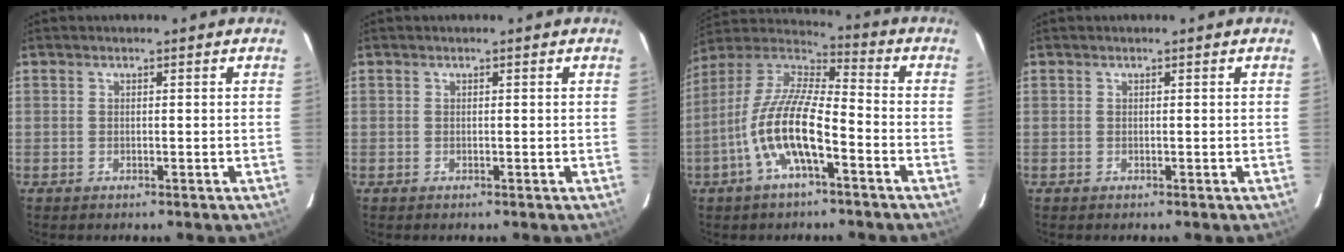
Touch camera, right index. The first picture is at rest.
{"total": 0.0}
{"total": 14.3, "force": [-5.7, 3.8, 12.5], "torque": [-0.253, -0.001, -0.115]}
{"total": 0.0}